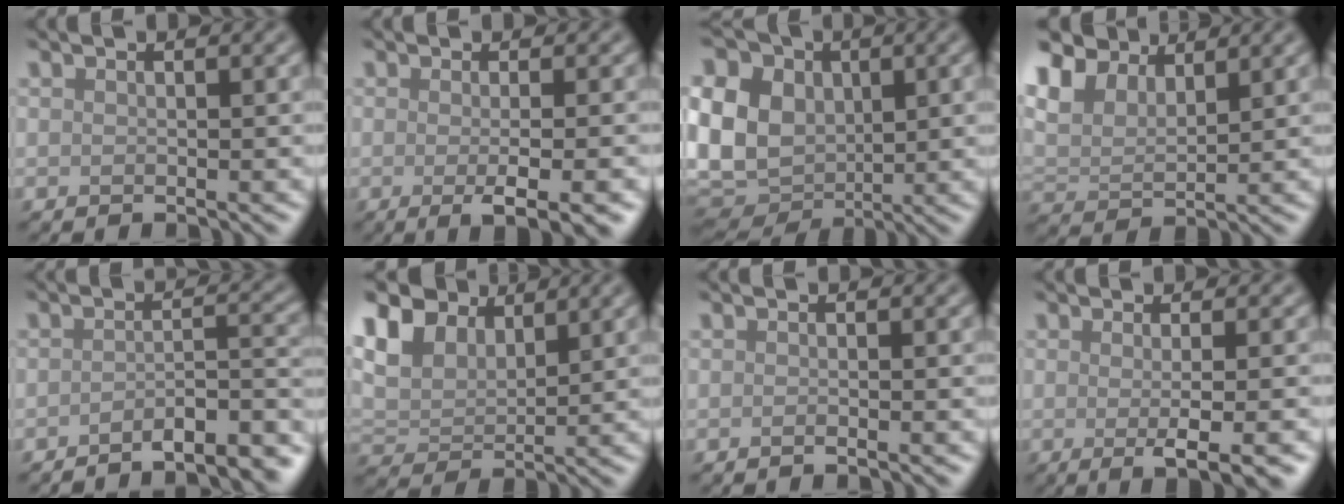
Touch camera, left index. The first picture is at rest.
{"total": 4.7, "force": [-1.0, 1.1, 4.4], "torque": [-0.054, -0.008, -0.012]}
{"total": 15.4, "force": [3.0, 12.0, 9.3], "torque": [-0.223, 0.022, 0.046]}
{"total": 6.9, "force": [5.3, 3.2, 3.1], "torque": [-0.082, 0.016, 0.089]}
{"total": 6.2, "force": [-4.9, 1.4, 3.6], "torque": [-0.039, 0.009, -0.072]}
{"total": 7.2, "force": [4.8, 4.1, 3.5], "torque": [-0.096, 0.019, 0.076]}
{"total": 0.8, "force": [-0.4, 0.2, 0.6], "torque": [-0.007, -0.002, -0.011]}
{"total": 4.7, "force": [-0.9, 1.1, 4.5], "torque": [-0.056, -0.005, -0.011]}